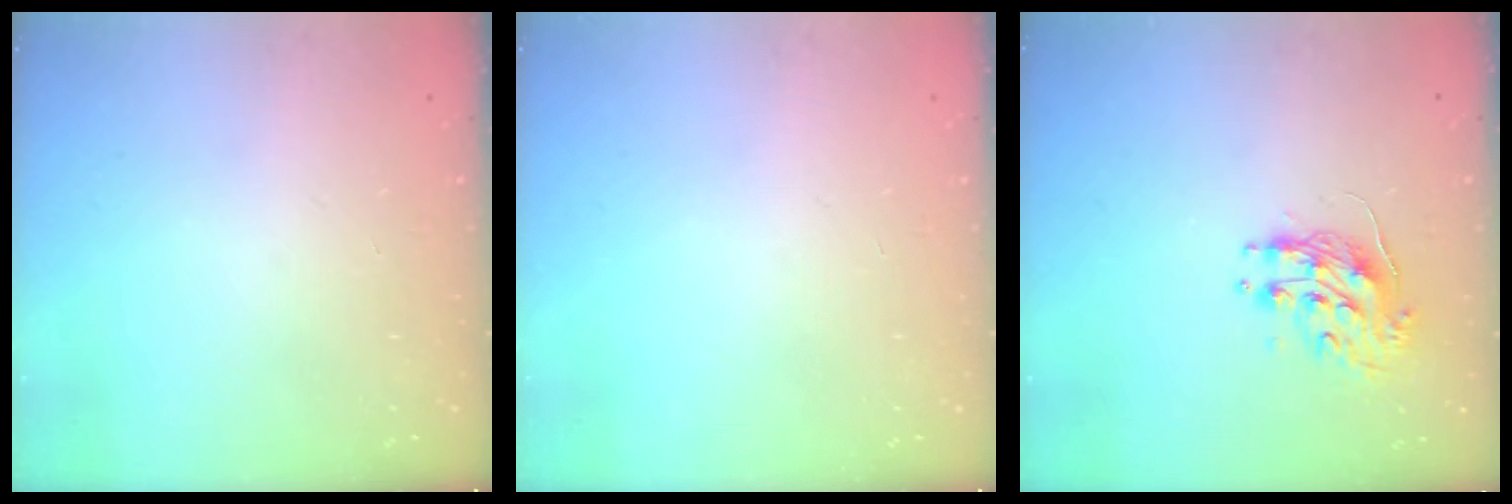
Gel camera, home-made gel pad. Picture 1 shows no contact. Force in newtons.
{"total": 0.0}
{"total": 9.4, "press": 9.4, "slide": 0.6}